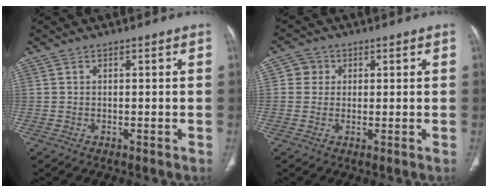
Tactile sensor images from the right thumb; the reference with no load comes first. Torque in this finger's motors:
{"motor_torque": [0.72, 0.56, 0.12, -0.51, -0.02]}